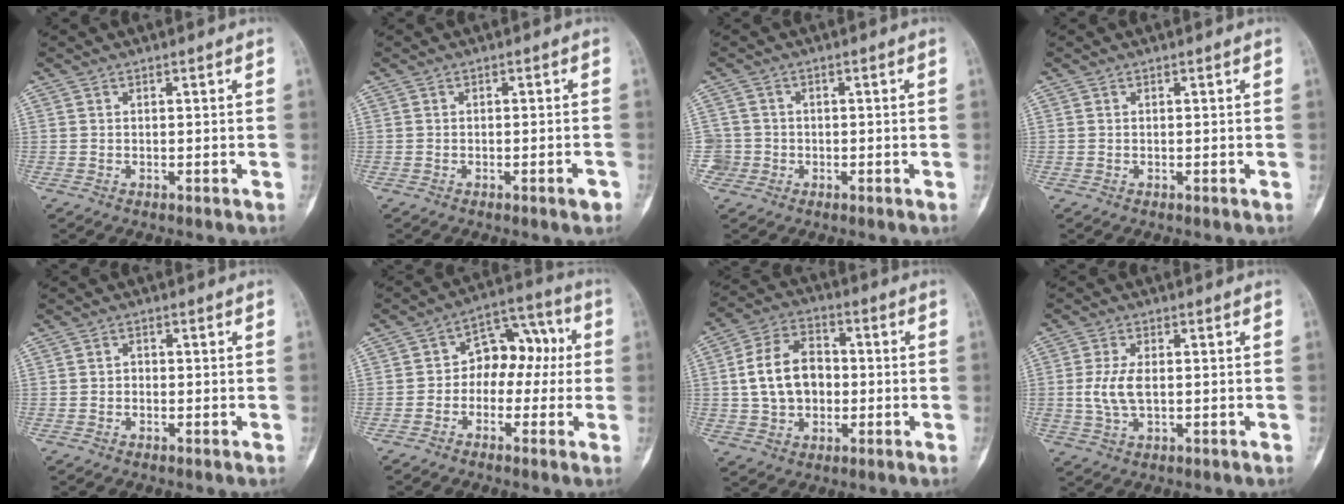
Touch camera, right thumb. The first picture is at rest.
{"total": 1.9, "force": [-1.0, 0.4, 1.5], "torque": [-0.023, 0.003, -0.015]}
{"total": 3.2, "force": [-0.9, 3.1, -0.2], "torque": [0.019, 0.014, -0.021]}
{"total": 0.0}
{"total": 1.0, "force": [-0.3, 0.9, 0.4], "torque": [0.003, 0.005, -0.010]}
{"total": 10.3, "force": [-0.3, 7.4, 7.2], "torque": [-0.063, 0.044, -0.020]}
{"total": 12.5, "force": [0.1, 9.0, 8.7], "torque": [-0.134, 0.021, -0.002]}
{"total": 5.8, "force": [0.0, 3.0, 5.0], "torque": [-0.113, 0.000, 0.001]}